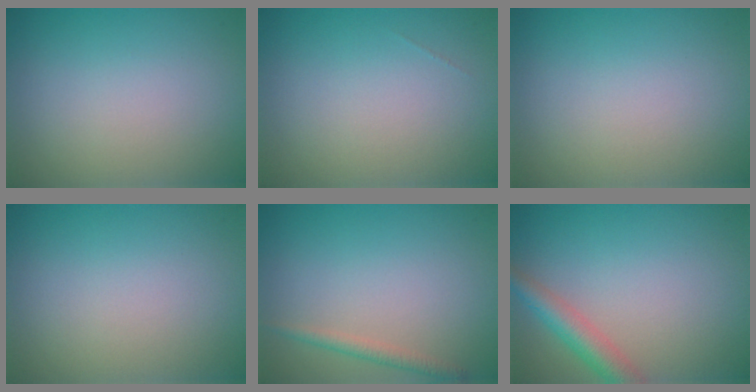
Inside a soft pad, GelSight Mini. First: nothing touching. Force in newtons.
{"total": 0.0}
{"total": 0.0}
{"total": 0.0}
{"total": 1.4, "press": 1.4, "slide": 0.0}
{"total": 3.3, "press": 3.3, "slide": 0.1}